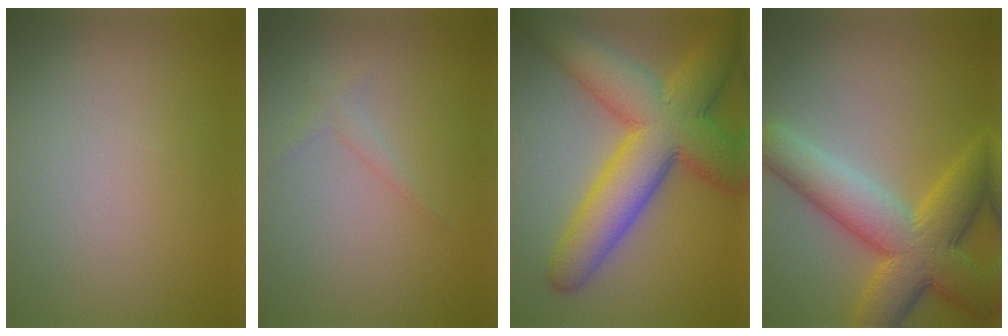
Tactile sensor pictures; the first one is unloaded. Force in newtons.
{"total": 1.1, "press": 1.1, "slide": 0.1}
{"total": 12.1, "press": 12.1, "slide": 0.2}
{"total": 9.6, "press": 9.6, "slide": 0.1}